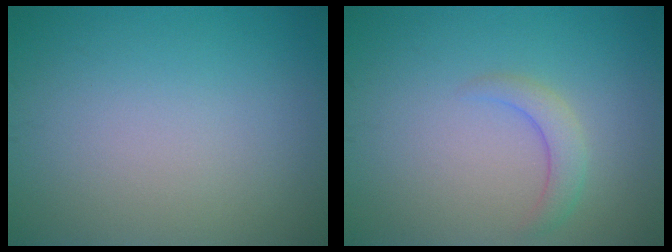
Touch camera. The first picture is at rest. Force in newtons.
{"total": 2.1, "press": 2.0, "slide": 0.3}